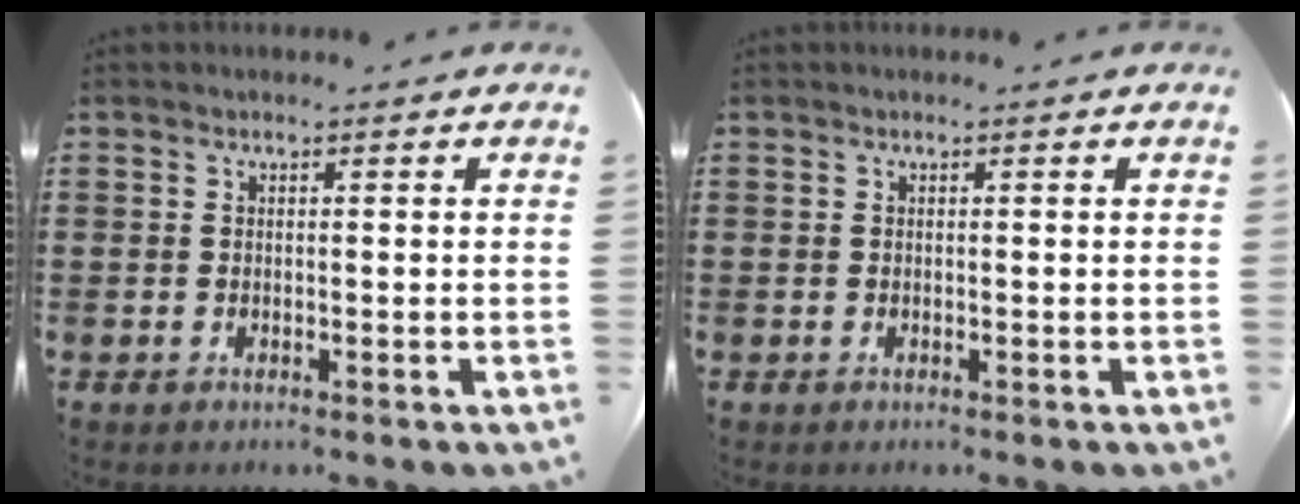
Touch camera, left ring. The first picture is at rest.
{"total": 0.0}